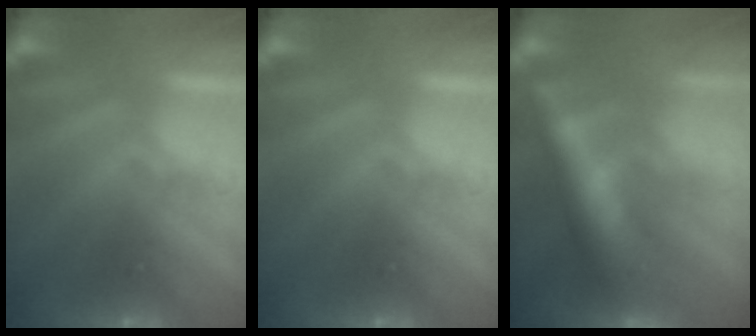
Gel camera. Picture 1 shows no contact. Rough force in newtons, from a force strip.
{"total": 0.0}
{"total": 5.9}